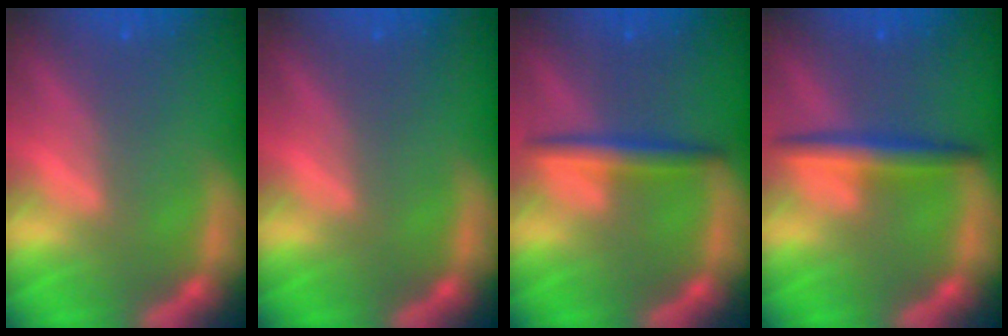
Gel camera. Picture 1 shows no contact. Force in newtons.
{"total": 0.0}
{"total": 3.0}
{"total": 3.5}